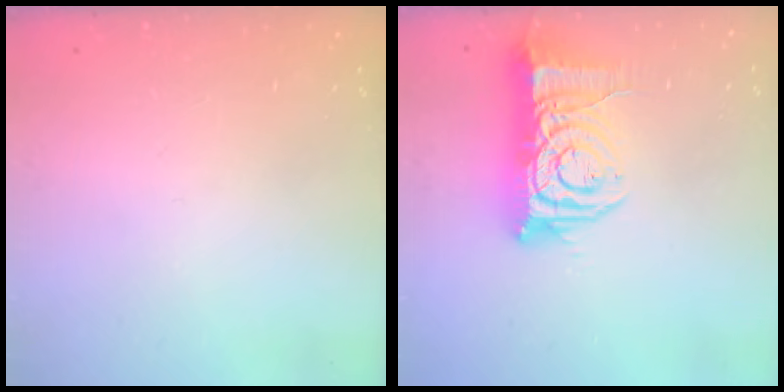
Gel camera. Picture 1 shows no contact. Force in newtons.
{"total": 11.9, "press": 11.9, "slide": 1.2}